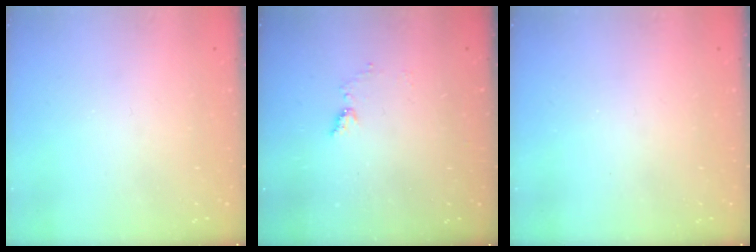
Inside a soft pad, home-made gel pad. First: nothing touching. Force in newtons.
{"total": 5.3, "press": 5.3, "slide": 0.6}
{"total": 0.0}